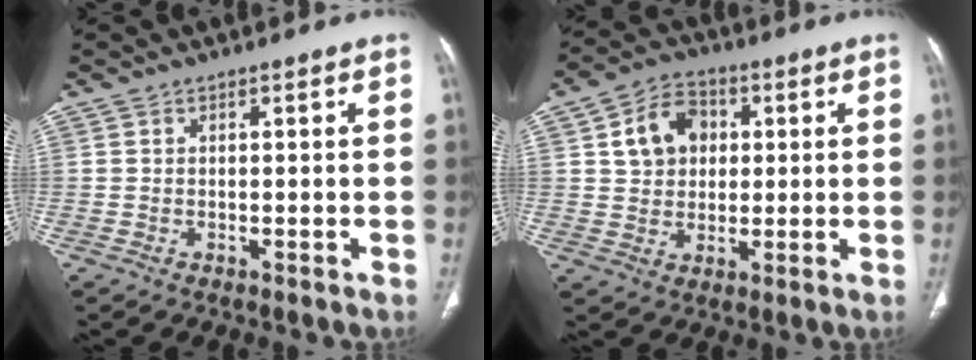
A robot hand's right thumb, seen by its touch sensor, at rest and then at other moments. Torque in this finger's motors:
{"motor_torque": [-0.11, 0.35, 0.08, -0.02, 0.10]}